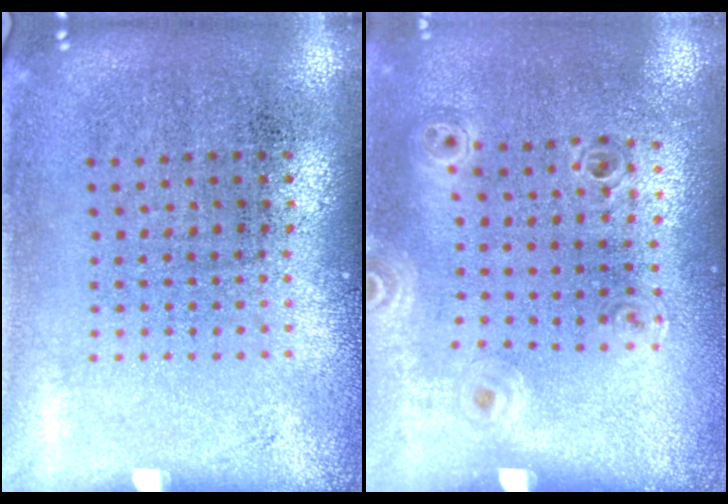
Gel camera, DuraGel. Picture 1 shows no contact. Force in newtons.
{"total": 0.9, "press": 0.9, "slide": 0.2}